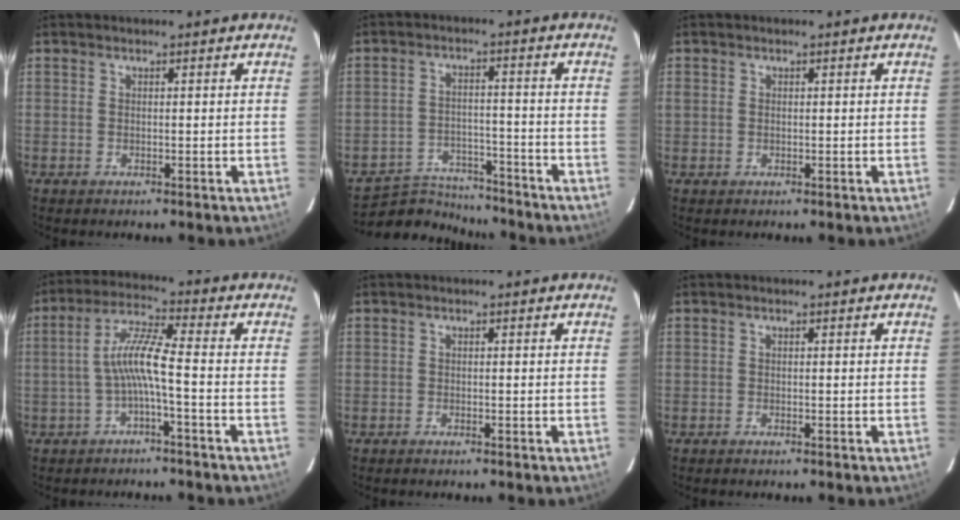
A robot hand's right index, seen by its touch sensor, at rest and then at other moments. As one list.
[{"total": 10.2, "force": [-9.6, 3.1, 1.5], "torque": [-0.054, 0.011, -0.146]}, {"total": 0.8, "force": [0.0, 0.7, 0.4], "torque": [-0.006, 0.001, -0.002]}, {"total": 6.6, "force": [-2.2, -0.1, 6.2], "torque": [-0.142, 0.015, -0.040]}, {"total": 0.8, "force": [-0.7, 0.2, 0.3], "torque": [-0.008, -0.001, -0.016]}, {"total": 0.6, "force": [-0.6, 0.1, 0.1], "torque": [-0.003, -0.001, -0.012]}]